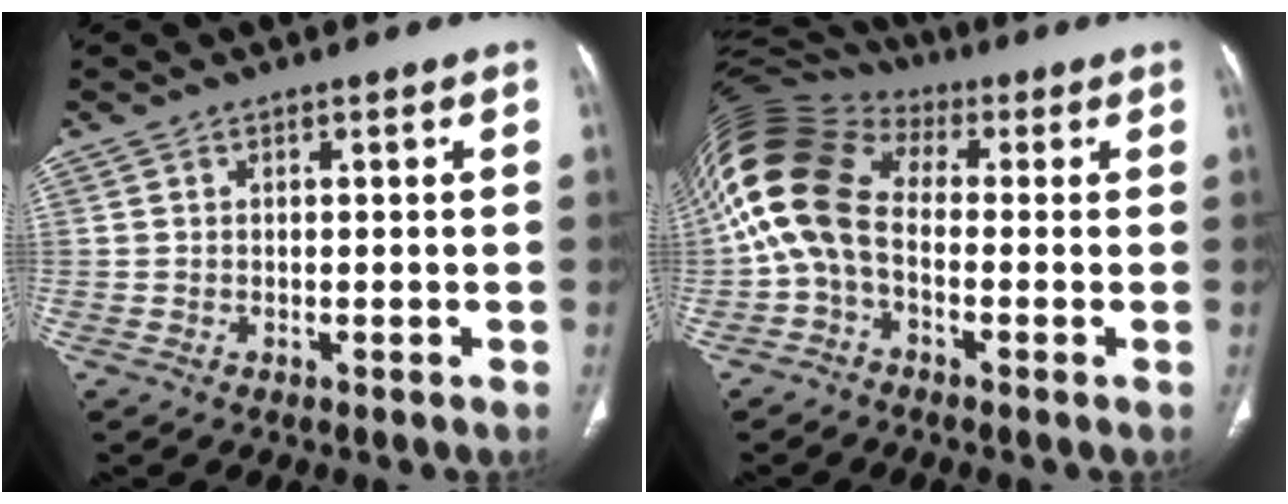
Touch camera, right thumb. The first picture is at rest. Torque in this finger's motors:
{"motor_torque": [0.70, 0.70, 2.25, -0.50, 0.72]}